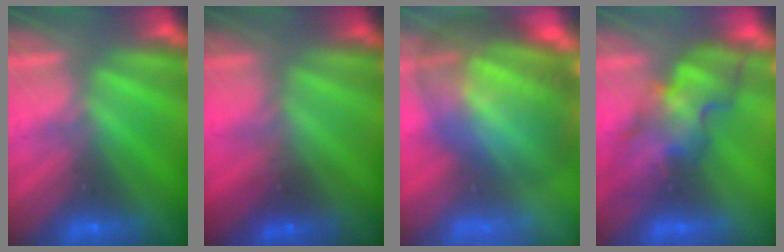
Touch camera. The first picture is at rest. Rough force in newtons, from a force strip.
{"total": 1.6}
{"total": 7.7}
{"total": 3.3}